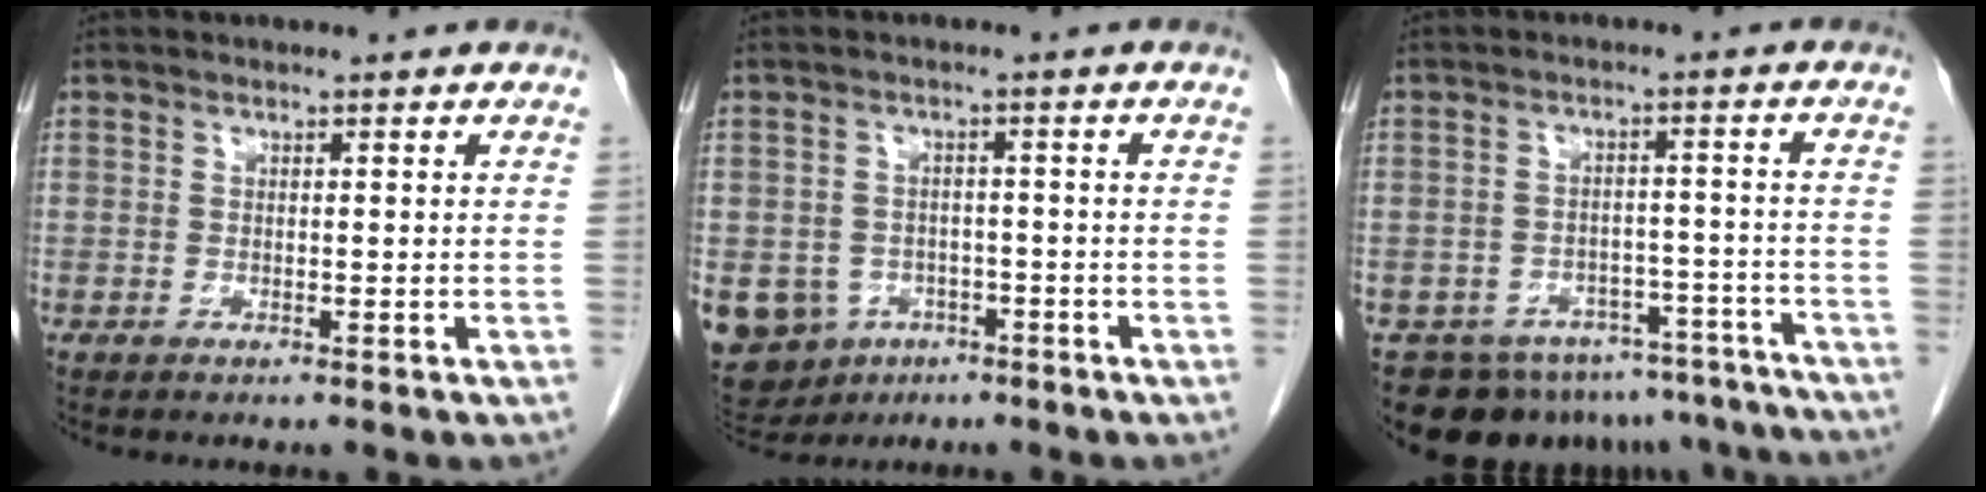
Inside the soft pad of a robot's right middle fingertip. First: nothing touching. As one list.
[{"total": 11.8, "force": [-5.2, 9.8, 3.9], "torque": [-0.108, 0.005, -0.068]}, {"total": 16.3, "force": [-13.8, 7.9, 3.9], "torque": [-0.048, 0.025, -0.161]}]